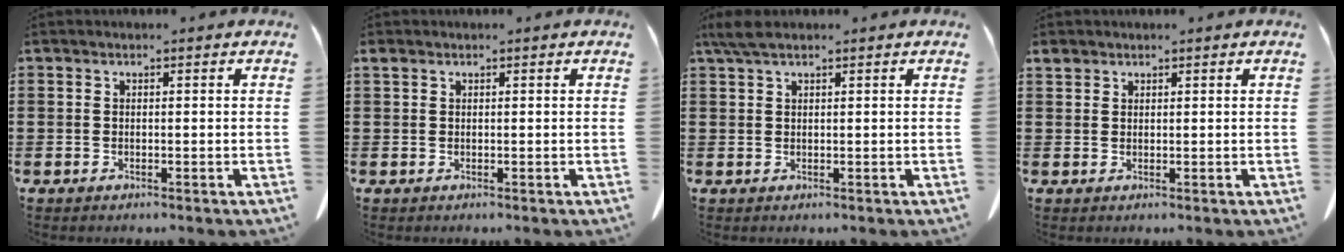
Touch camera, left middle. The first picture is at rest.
{"total": 0.6, "force": [0.4, 0.3, 0.3], "torque": [-0.008, 0.003, 0.007]}
{"total": 2.6, "force": [1.7, 0.6, 1.9], "torque": [-0.041, 0.003, 0.031]}
{"total": 1.3, "force": [1.1, 0.6, 0.3], "torque": [-0.010, 0.002, 0.022]}